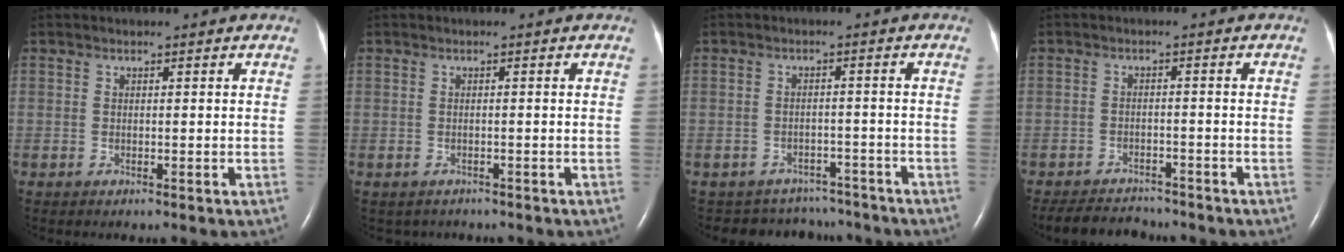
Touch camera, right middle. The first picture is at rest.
{"total": 1.9, "force": [-1.6, 1.1, 0.1], "torque": [-0.007, 0.001, -0.020]}
{"total": 7.9, "force": [-7.2, 3.3, -0.3], "torque": [0.002, 0.024, -0.085]}
{"total": 7.0, "force": [-6.6, 1.8, 1.3], "torque": [-0.024, -0.006, -0.100]}